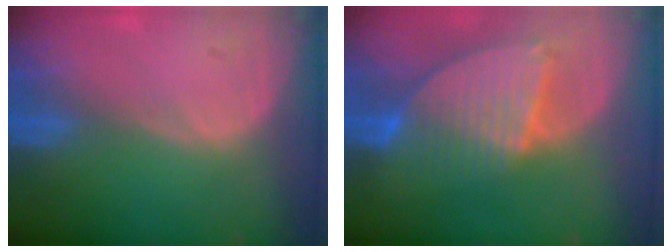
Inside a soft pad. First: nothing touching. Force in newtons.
{"total": 8.6, "press": 7.5, "slide": 4.2}